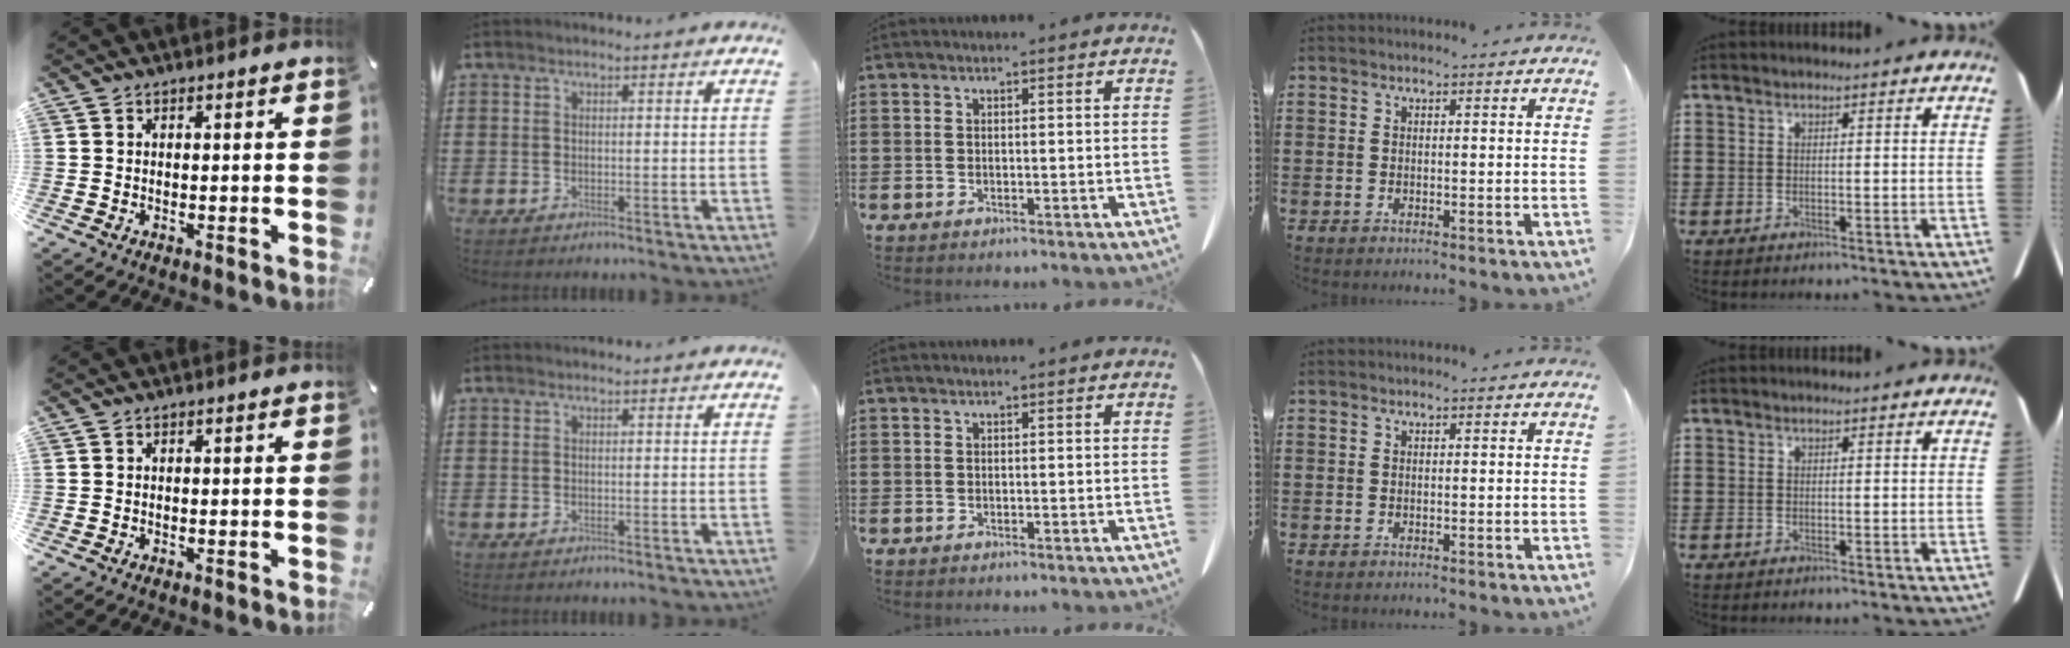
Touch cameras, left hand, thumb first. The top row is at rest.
{}